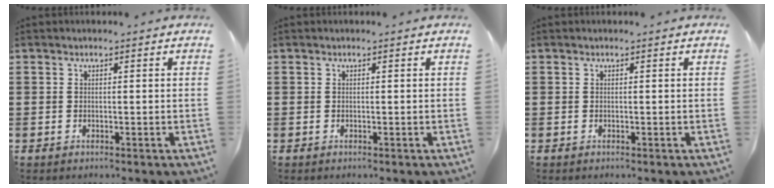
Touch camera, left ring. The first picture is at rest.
{"total": 0.0}
{"total": 0.0}